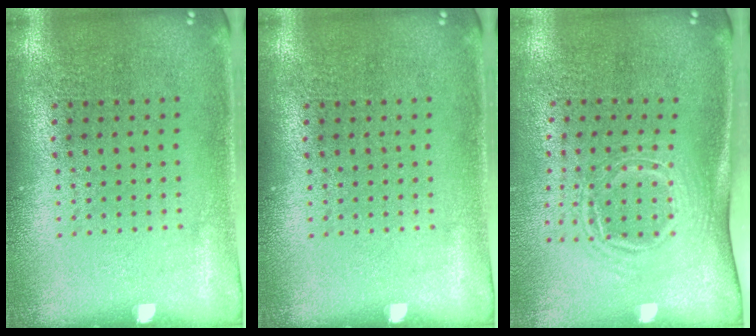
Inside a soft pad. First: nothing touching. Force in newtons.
{"total": 0.0}
{"total": 1.7, "press": 1.2, "slide": 1.2}